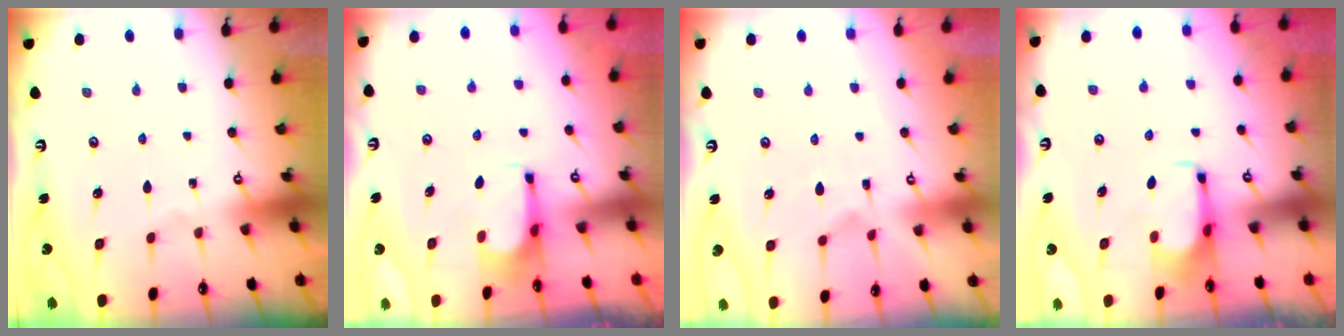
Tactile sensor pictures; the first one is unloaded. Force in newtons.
{"total": 0.0}
{"total": 1.4, "press": 0.5, "slide": 1.3}
{"total": 1.4, "press": 1.3, "slide": 0.5}